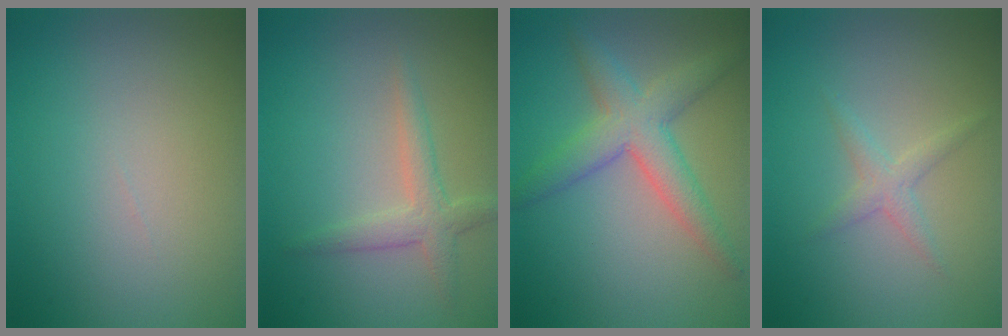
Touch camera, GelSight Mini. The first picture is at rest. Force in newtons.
{"total": 2.5, "press": 2.5, "slide": 0.1}
{"total": 4.9, "press": 4.9, "slide": 0.2}
{"total": 1.6, "press": 1.6, "slide": 0.1}